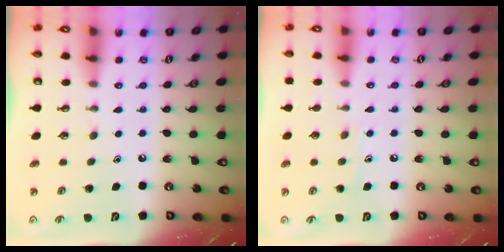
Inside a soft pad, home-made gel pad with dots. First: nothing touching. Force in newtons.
{"total": 6.0, "press": 6.0, "slide": 0.6}